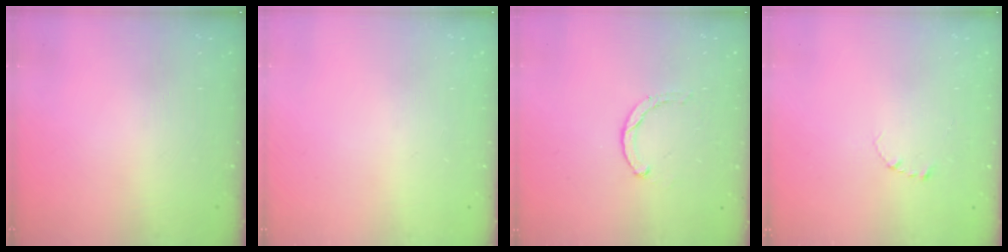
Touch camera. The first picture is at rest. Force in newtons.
{"total": 0.0}
{"total": 0.6, "press": 0.6, "slide": 0.2}
{"total": 2.3, "press": 2.3, "slide": 0.2}